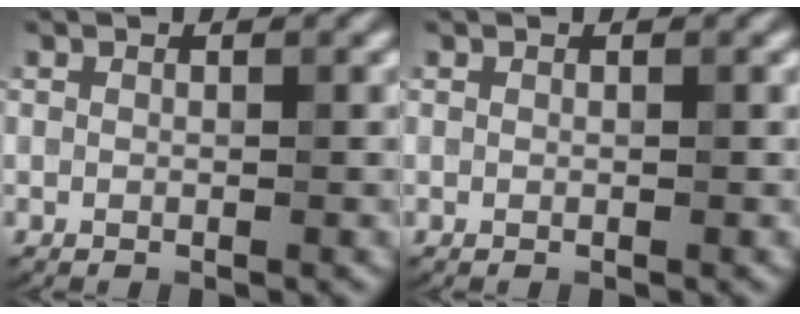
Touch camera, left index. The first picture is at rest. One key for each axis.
{"total": 0.0}